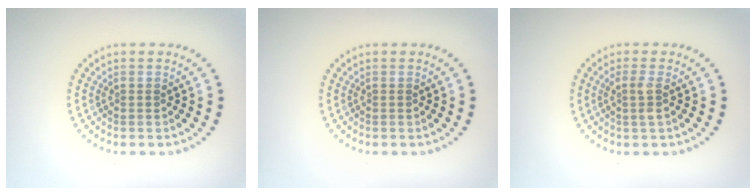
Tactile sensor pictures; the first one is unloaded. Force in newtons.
{"total": 0.0}
{"total": 1.5, "press": 1.2, "slide": 0.9}